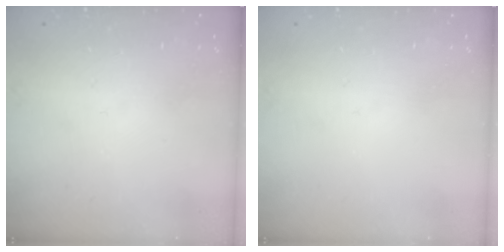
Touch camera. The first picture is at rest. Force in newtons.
{"total": 0.0}